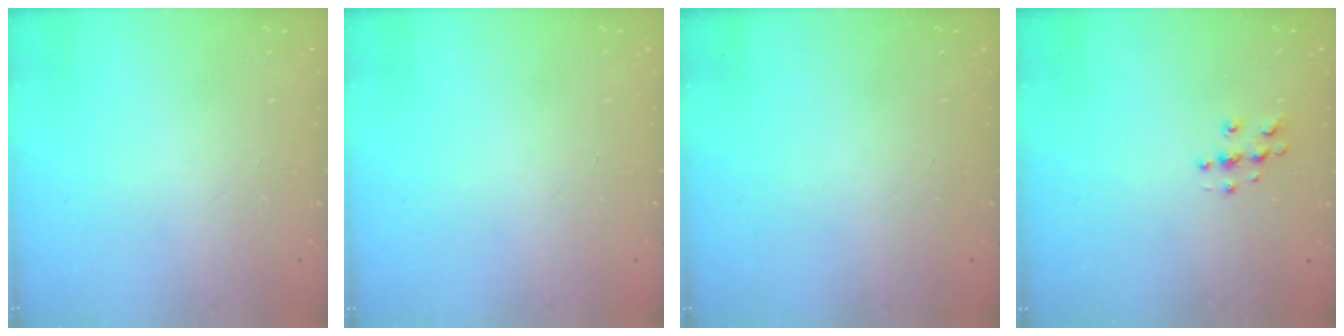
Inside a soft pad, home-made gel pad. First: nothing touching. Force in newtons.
{"total": 0.0}
{"total": 0.0}
{"total": 5.4, "press": 5.4, "slide": 0.6}